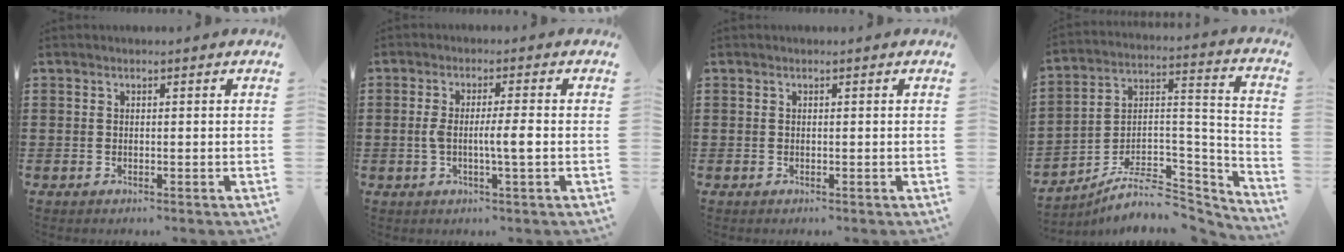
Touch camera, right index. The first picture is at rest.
{"total": 4.6, "force": [-0.6, 0.3, 4.5], "torque": [-0.096, -0.008, -0.020]}
{"total": 0.0}
{"total": 7.9, "force": [-6.1, 3.6, 3.6], "torque": [-0.057, 0.011, -0.111]}